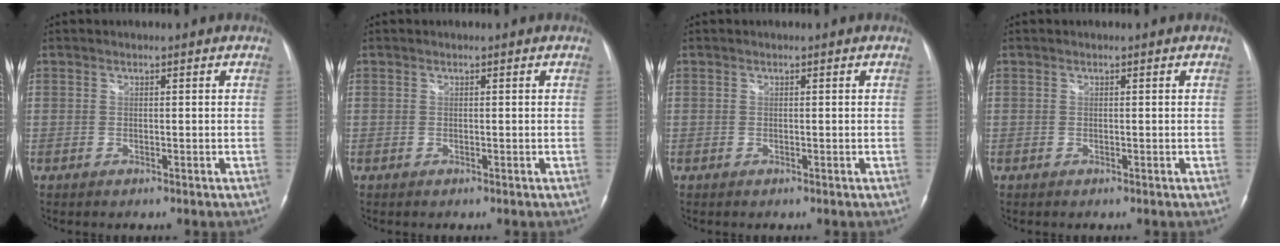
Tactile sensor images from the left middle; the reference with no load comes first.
{"total": 0.0}
{"total": 0.0}
{"total": 0.0}